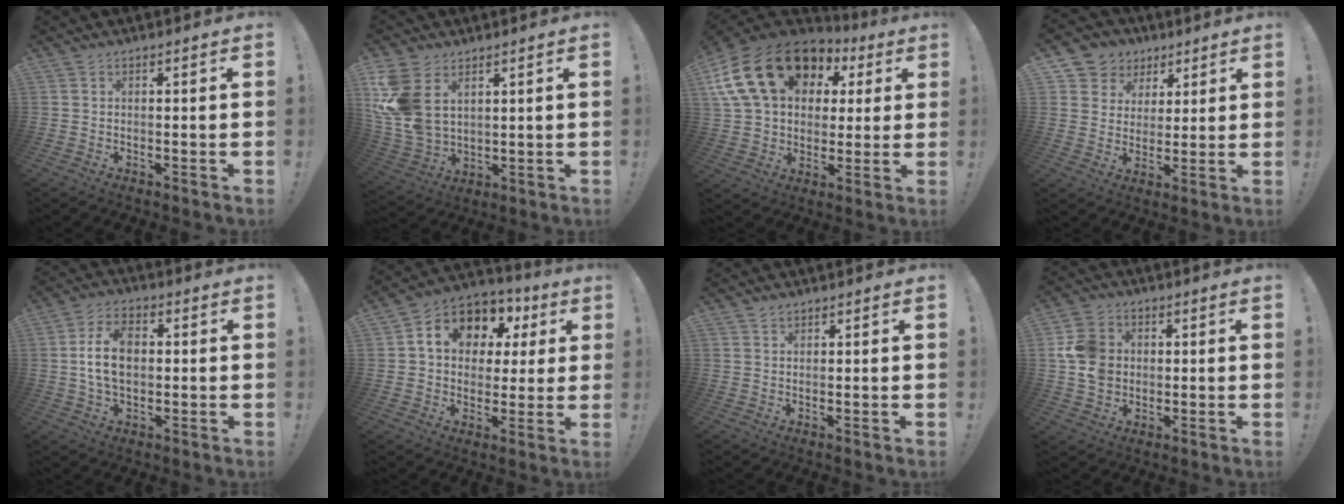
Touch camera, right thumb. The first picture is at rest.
{"total": 13.4, "force": [4.8, 9.2, 8.5], "torque": [-0.177, -0.023, 0.095]}
{"total": 23.2, "force": [9.7, 15.7, 14.0], "torque": [-0.253, -0.029, 0.196]}
{"total": 8.2, "force": [3.5, 7.3, 1.4], "torque": [-0.026, -0.021, 0.074]}
{"total": 10.6, "force": [0.4, 6.7, 8.2], "torque": [-0.151, 0.002, 0.006]}
{"total": 11.8, "force": [4.5, 8.8, 6.4], "torque": [-0.107, -0.023, 0.084]}
{"total": 1.3, "force": [1.1, 0.6, 0.3], "torque": [0.000, -0.003, 0.020]}
{"total": 10.5, "force": [1.0, 9.2, 4.9], "torque": [-0.086, 0.005, 0.024]}